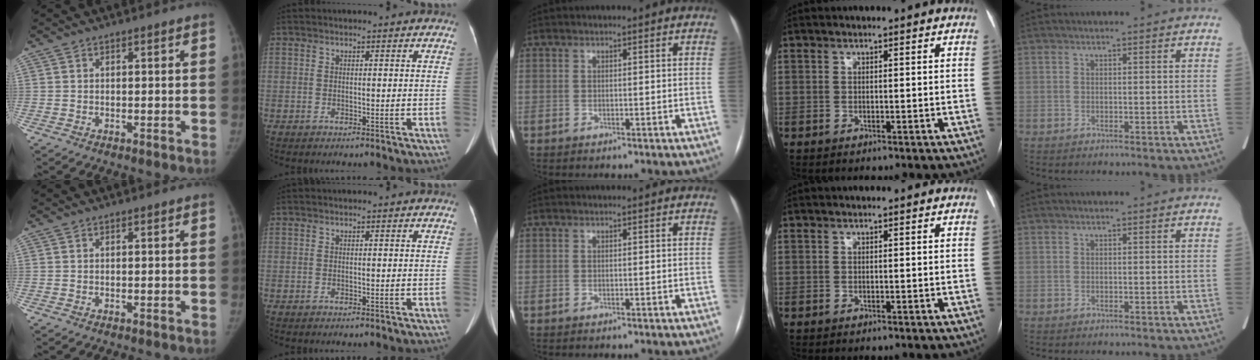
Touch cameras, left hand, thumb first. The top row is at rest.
{}